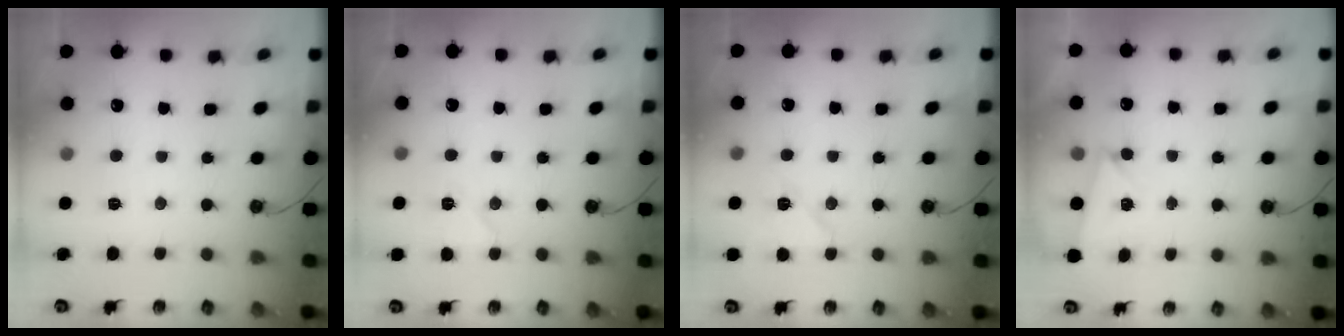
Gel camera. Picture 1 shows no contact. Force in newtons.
{"total": 5.5, "press": 5.3, "slide": 1.5}
{"total": 7.9, "press": 7.8, "slide": 1.1}
{"total": 2.0, "press": 1.7, "slide": 1.0}